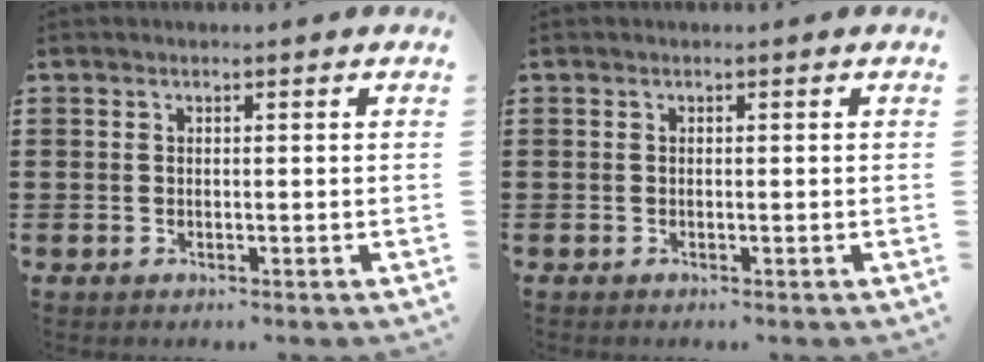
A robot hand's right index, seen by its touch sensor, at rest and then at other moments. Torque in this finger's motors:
{"motor_torque": [-0.16, -0.32, -0.02, -0.01]}